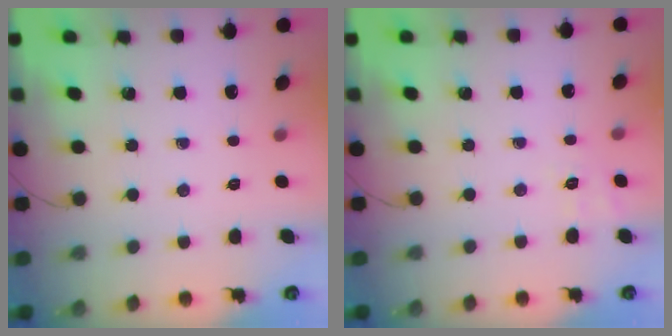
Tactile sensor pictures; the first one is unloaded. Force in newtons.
{"total": 2.5, "press": 1.3, "slide": 2.2}